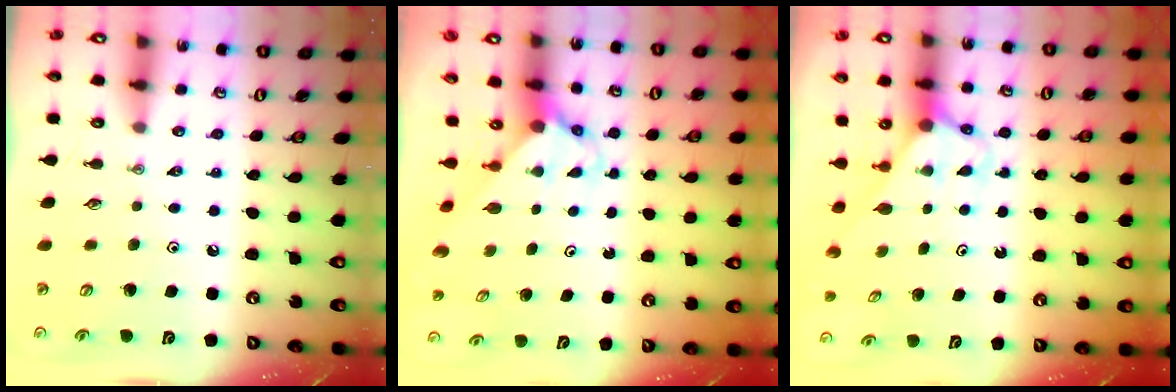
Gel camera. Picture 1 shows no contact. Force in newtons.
{"total": 3.4, "press": 3.4, "slide": 0.3}
{"total": 2.6, "press": 2.6, "slide": 0.2}